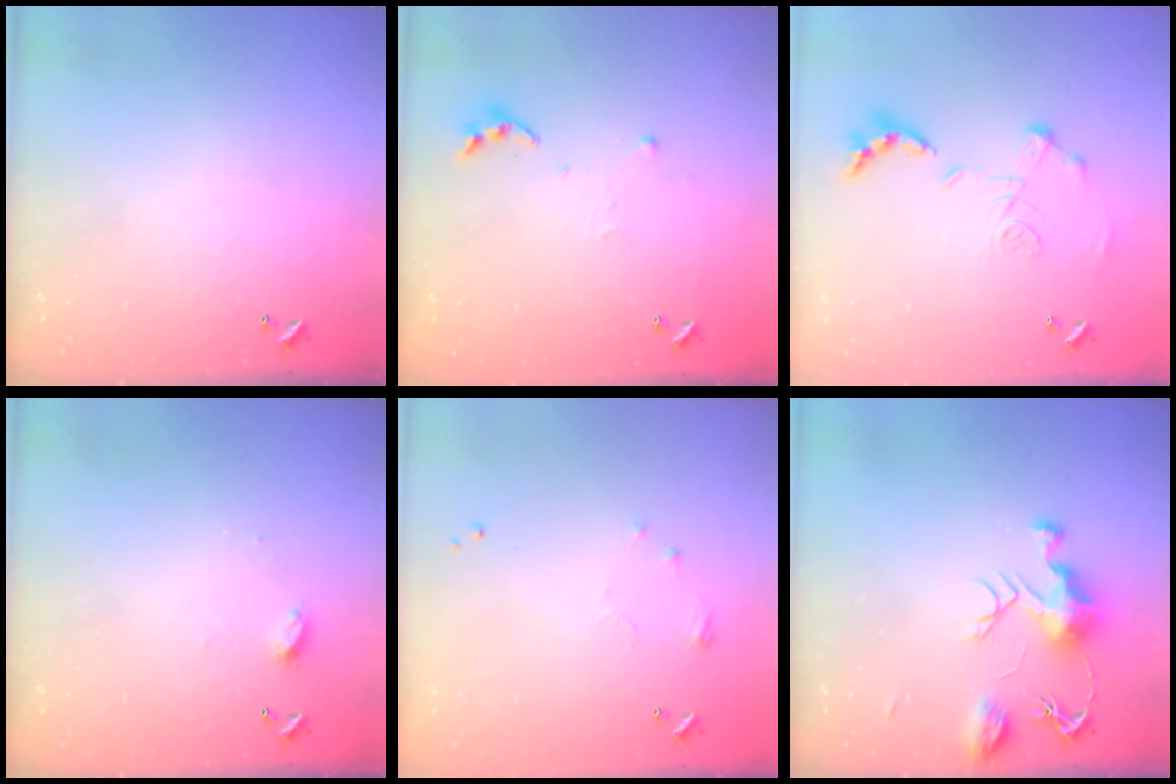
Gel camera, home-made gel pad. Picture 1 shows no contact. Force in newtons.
{"total": 3.8, "press": 3.8, "slide": 0.4}
{"total": 1.2, "press": 0.4, "slide": 1.1}
{"total": 4.0, "press": 4.0, "slide": 0.5}
{"total": 6.3, "press": 6.3, "slide": 0.9}
{"total": 9.4, "press": 9.4, "slide": 0.3}